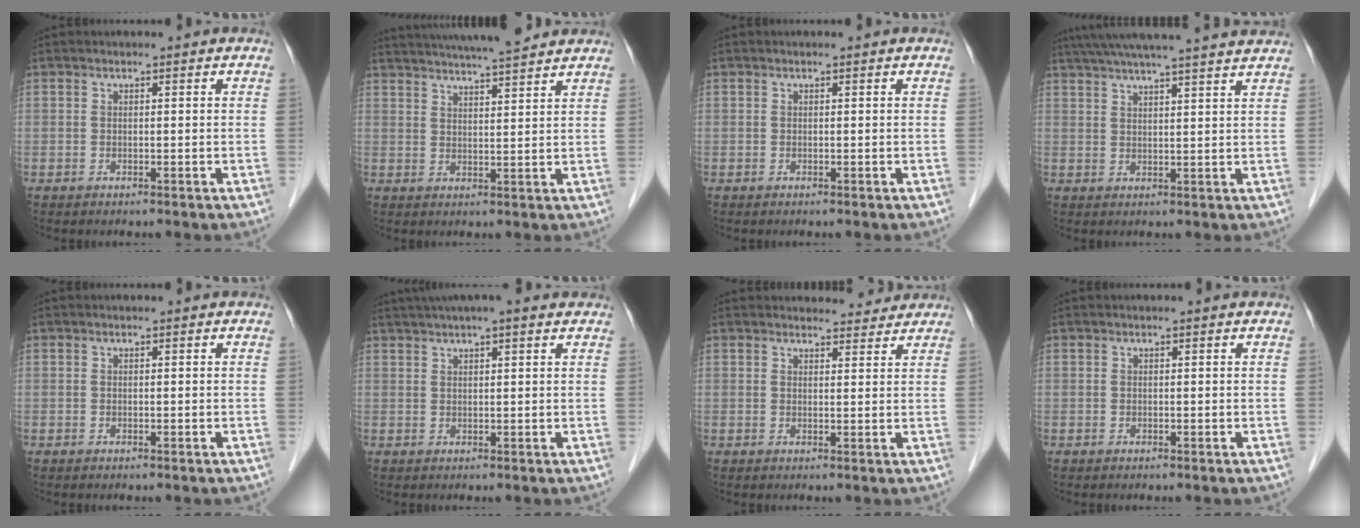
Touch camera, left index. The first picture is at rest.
{"total": 13.1, "force": [11.7, 0.8, 5.8], "torque": [-0.101, 0.018, 0.164]}
{"total": 0.0}
{"total": 19.0, "force": [16.8, 0.0, 8.8], "torque": [-0.150, 0.017, 0.223]}
{"total": 0.0}
{"total": 8.2, "force": [6.4, 1.0, 5.1], "torque": [-0.082, 0.035, 0.085]}
{"total": 3.9, "force": [3.7, 1.1, 0.1], "torque": [0.004, -0.001, 0.036]}
{"total": 0.8, "force": [-0.7, 0.0, -0.2], "torque": [0.005, -0.006, -0.012]}